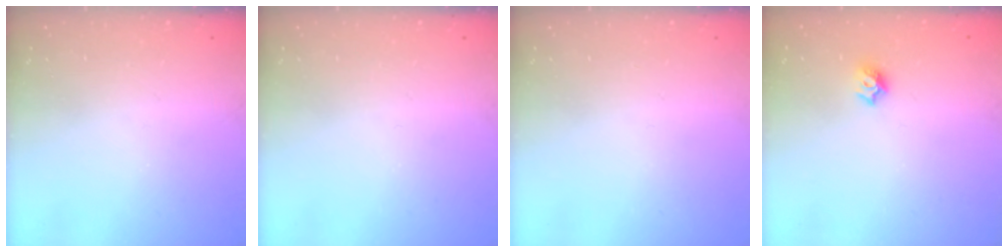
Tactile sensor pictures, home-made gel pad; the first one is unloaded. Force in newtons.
{"total": 0.0}
{"total": 0.0}
{"total": 6.9, "press": 6.8, "slide": 0.9}